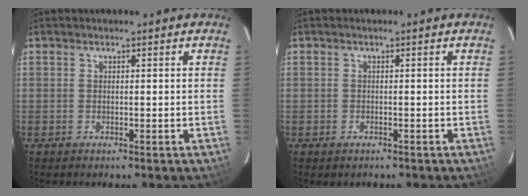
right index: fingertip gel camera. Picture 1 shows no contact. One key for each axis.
{"total": 1.0, "fx": -0.6, "fy": 0.7, "fz": 0.2, "tx": -0.005, "ty": 0.000, "tz": -0.007}